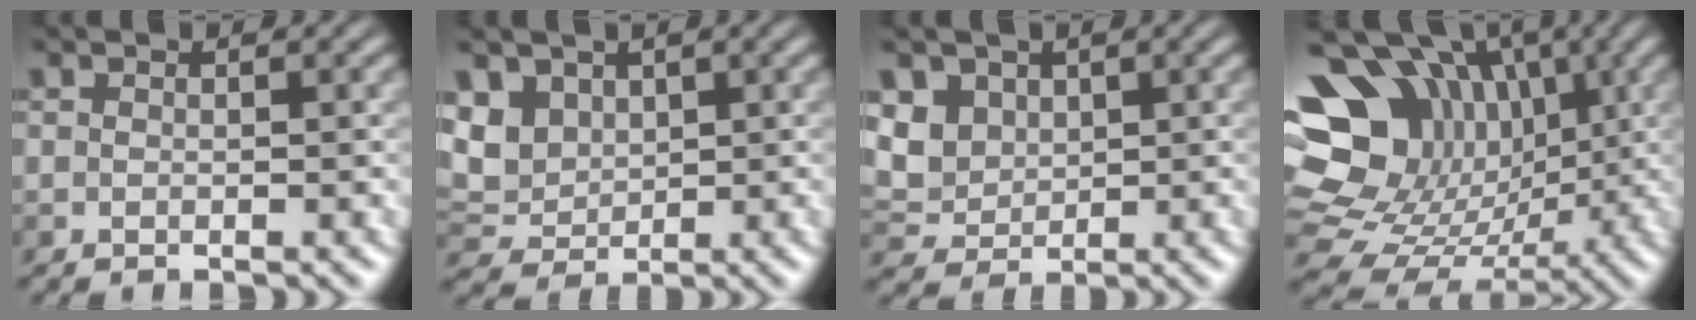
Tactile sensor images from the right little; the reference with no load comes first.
{"total": 3.8, "force": [1.4, 3.0, 2.0], "torque": [-0.060, -0.001, 0.019]}
{"total": 3.2, "force": [0.9, 2.8, 1.4], "torque": [-0.048, -0.003, 0.009]}
{"total": 14.2, "force": [3.2, 10.9, 8.6], "torque": [-0.163, 0.025, 0.066]}